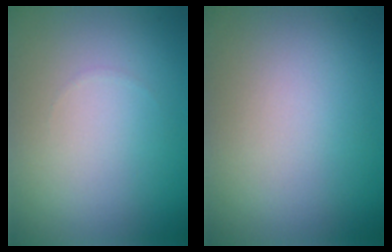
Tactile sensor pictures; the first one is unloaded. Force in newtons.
{"total": 0.0}